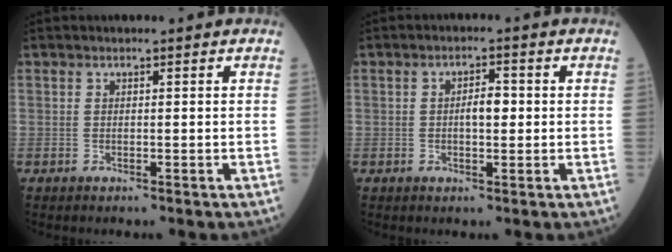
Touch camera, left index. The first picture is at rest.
{"total": 3.1, "force": [0.0, 1.1, 2.8], "torque": [-0.046, 0.006, 0.000]}